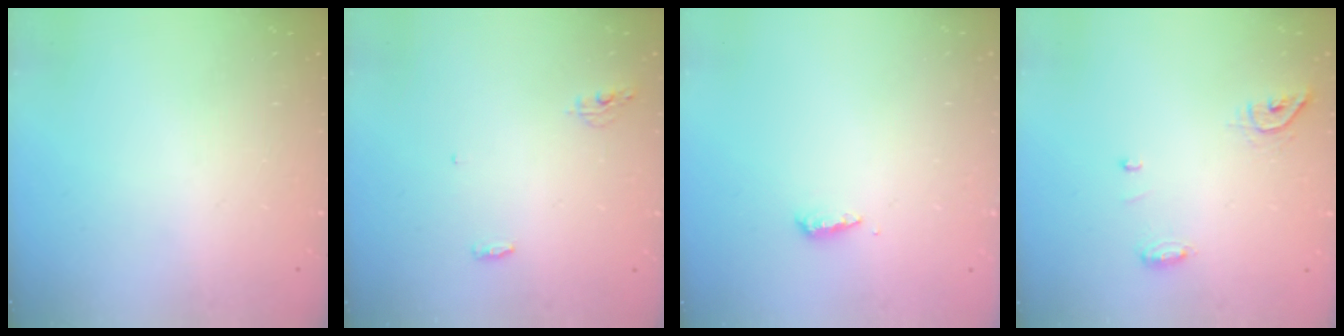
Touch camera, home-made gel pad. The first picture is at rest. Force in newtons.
{"total": 4.1, "press": 4.0, "slide": 0.9}
{"total": 3.2, "press": 3.1, "slide": 0.3}
{"total": 8.5, "press": 7.0, "slide": 4.8}